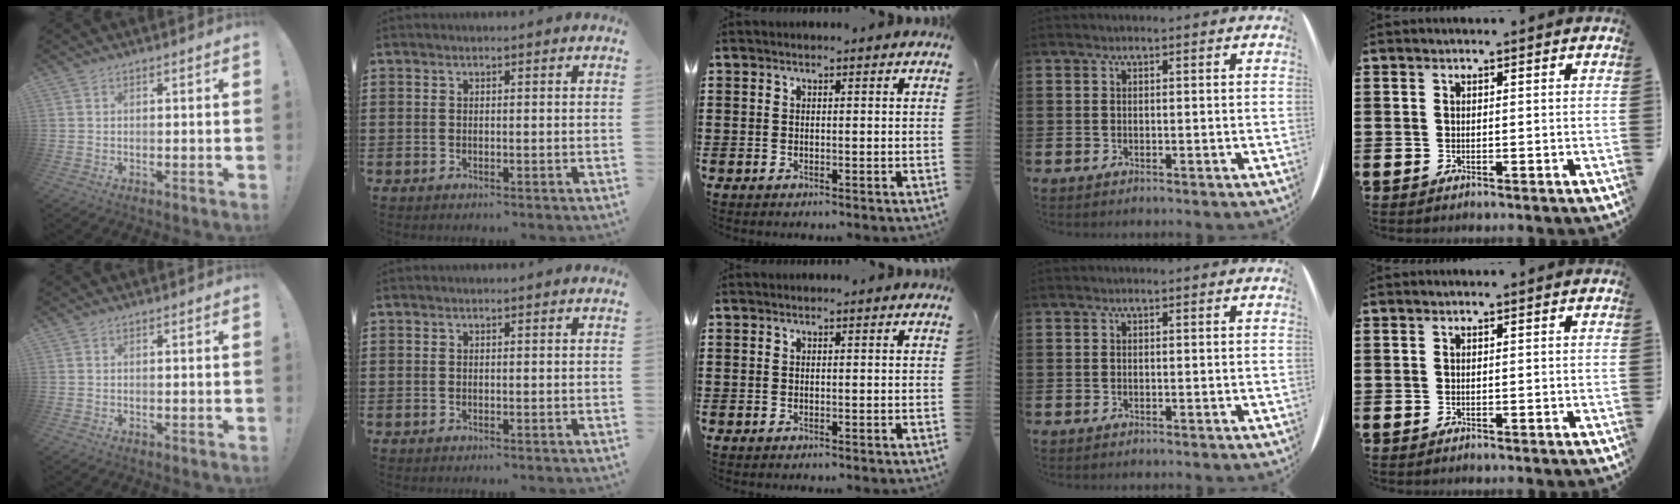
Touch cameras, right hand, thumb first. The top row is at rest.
{}